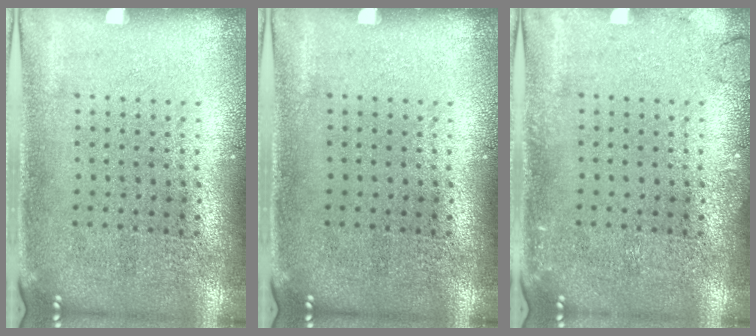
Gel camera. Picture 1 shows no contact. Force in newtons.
{"total": 0.0}
{"total": 1.2, "press": 1.1, "slide": 0.2}